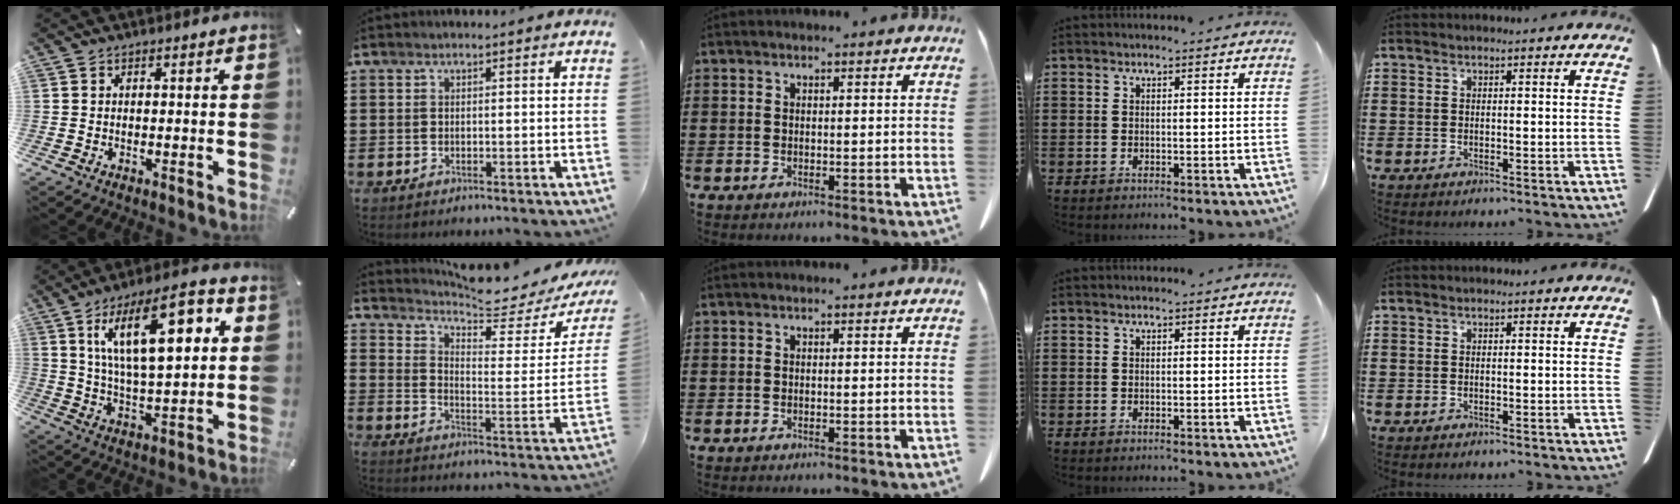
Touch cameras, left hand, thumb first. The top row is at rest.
{"thumb": {"total": 20.6, "force": [8.1, 8.2, 17.0], "torque": [-0.289, -0.012, 0.121]}, "index": {"total": 5.5, "force": [5.2, -0.3, 1.8], "torque": [-0.049, -0.053, 0.082]}}